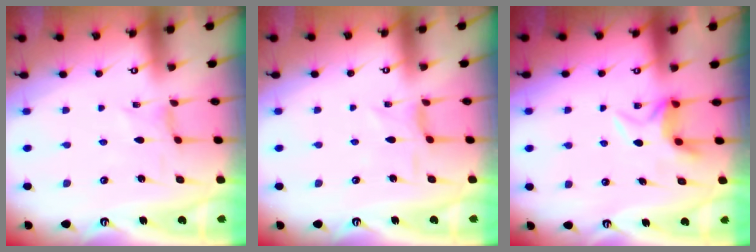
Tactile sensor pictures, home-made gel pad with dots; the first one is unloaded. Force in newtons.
{"total": 2.1, "press": 2.1, "slide": 0.5}
{"total": 5.6, "press": 5.5, "slide": 1.0}